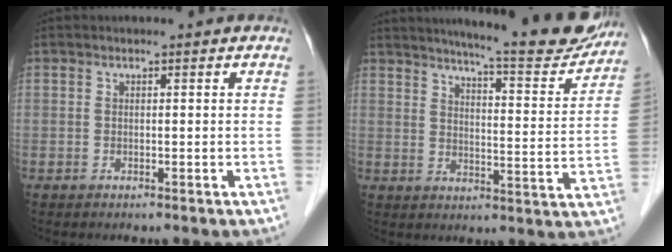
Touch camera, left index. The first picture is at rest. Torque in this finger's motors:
{"motor_torque": [-0.32, -0.52, 0.61, 0.13]}